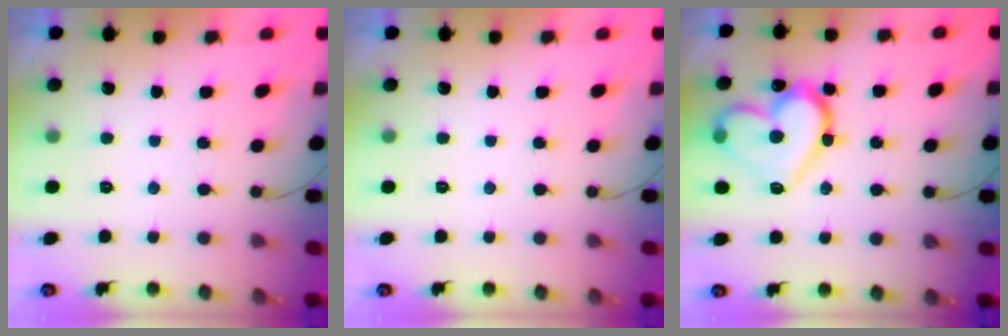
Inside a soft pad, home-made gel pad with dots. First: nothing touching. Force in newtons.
{"total": 0.0}
{"total": 18.7, "press": 18.7, "slide": 1.0}